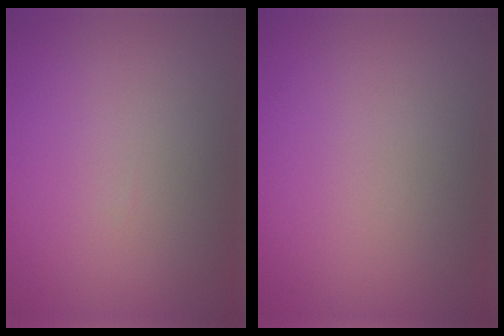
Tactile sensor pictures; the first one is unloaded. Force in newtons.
{"total": 0.0}